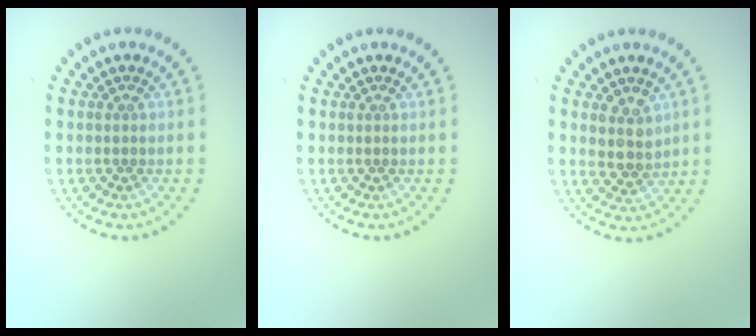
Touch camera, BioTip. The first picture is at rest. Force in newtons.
{"total": 0.0}
{"total": 2.5, "press": 2.2, "slide": 1.0}